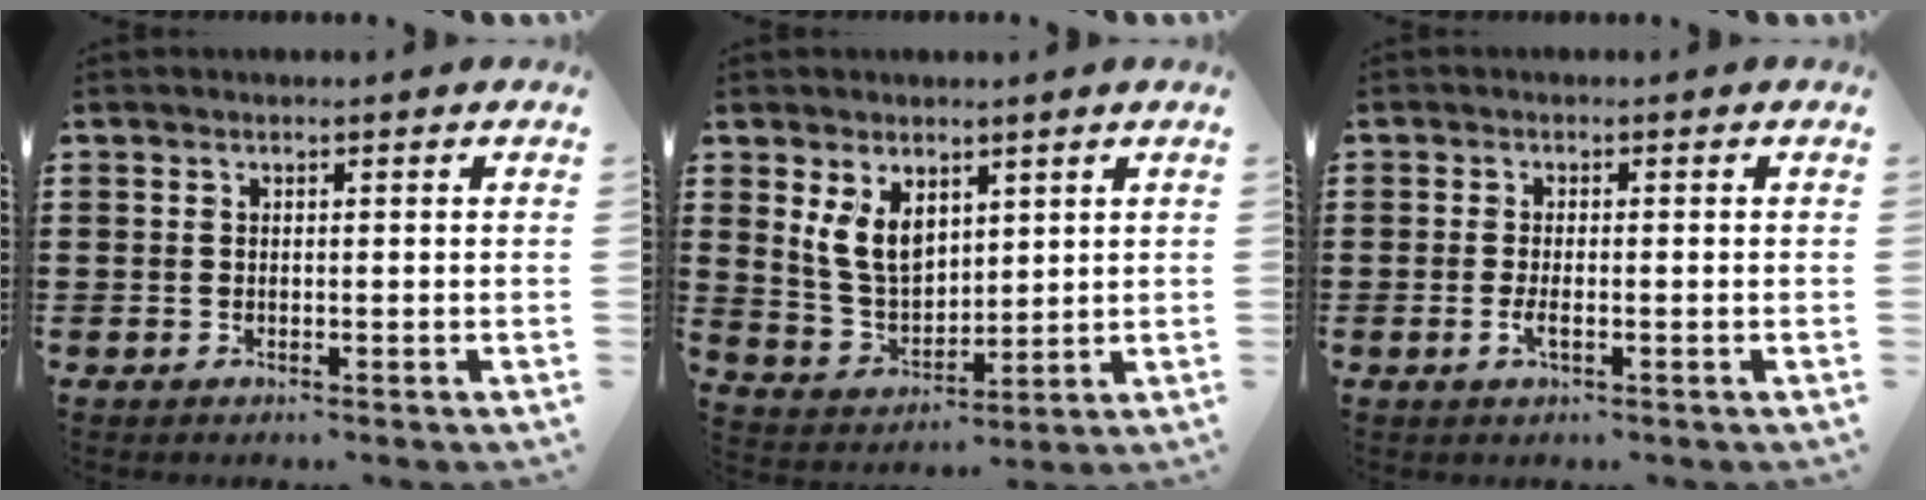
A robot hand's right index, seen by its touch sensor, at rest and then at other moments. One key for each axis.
{"total": 7.0, "fx": 3.1, "fy": 4.5, "fz": 4.4, "tx": -0.116, "ty": 0.005, "tz": 0.054}
{"total": 1.9, "fx": -0.6, "fy": 0.5, "fz": 1.7, "tx": -0.038, "ty": -0.003, "tz": -0.014}